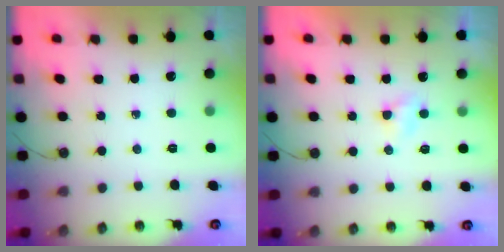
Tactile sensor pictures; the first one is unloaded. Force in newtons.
{"total": 2.7, "press": 2.6, "slide": 0.4}